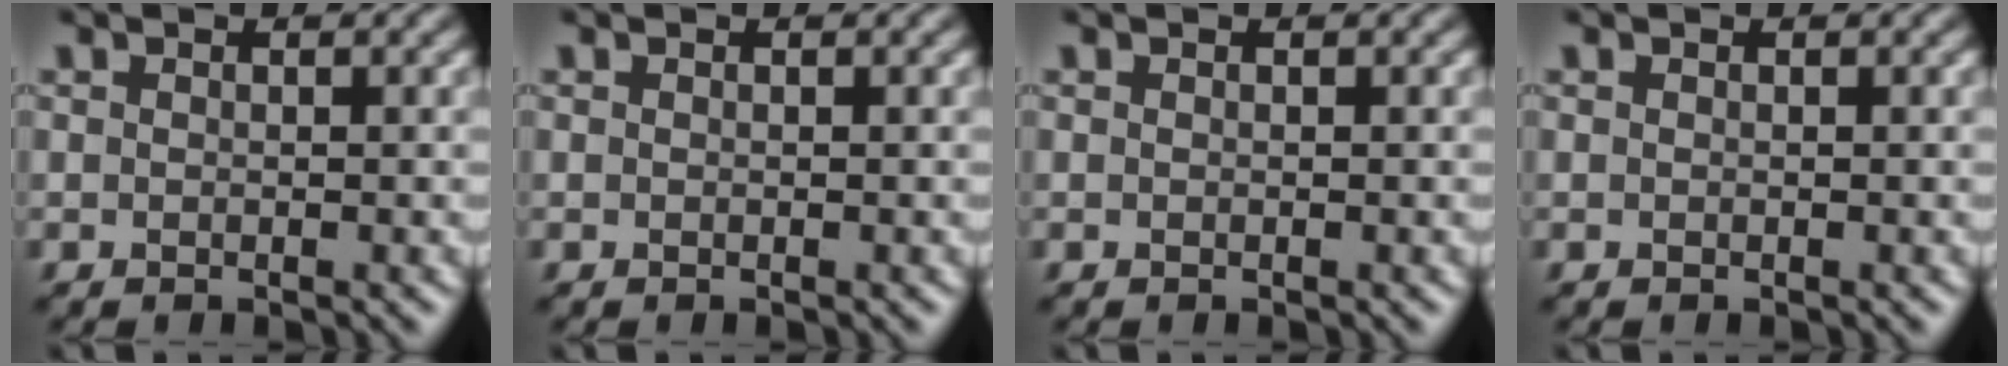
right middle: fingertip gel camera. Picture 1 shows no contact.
{"total": 0.0}
{"total": 0.0}
{"total": 0.0}